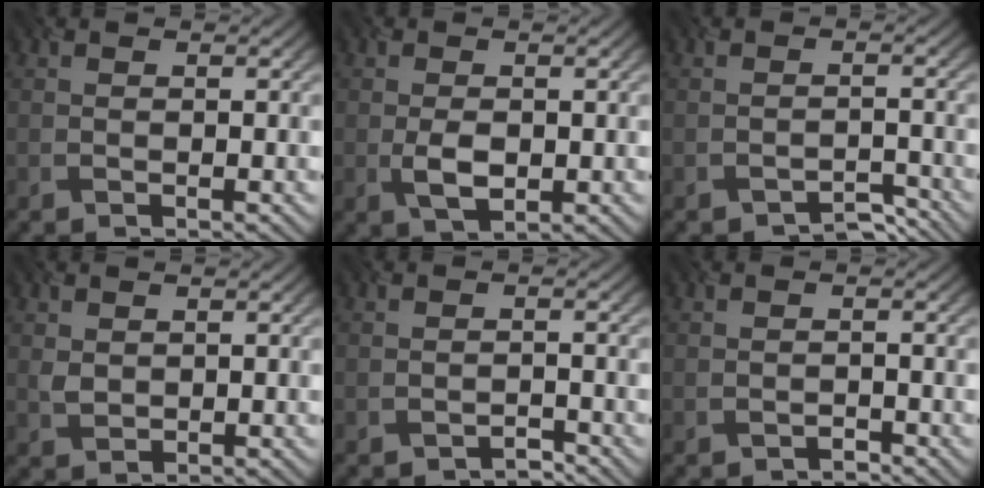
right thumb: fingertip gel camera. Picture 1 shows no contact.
{"total": 2.9, "force": [-0.8, 1.8, 2.1], "torque": [-0.056, -0.005, -0.008]}
{"total": 3.0, "force": [-2.9, 0.5, -0.1], "torque": [0.003, 0.002, -0.040]}
{"total": 1.5, "force": [0.6, 1.3, 0.5], "torque": [-0.025, 0.006, 0.017]}
{"total": 1.9, "force": [-1.7, 0.0, -0.7], "torque": [0.011, 0.002, -0.030]}
{"total": 1.4, "force": [-1.1, 0.0, -0.7], "torque": [0.010, 0.000, -0.019]}